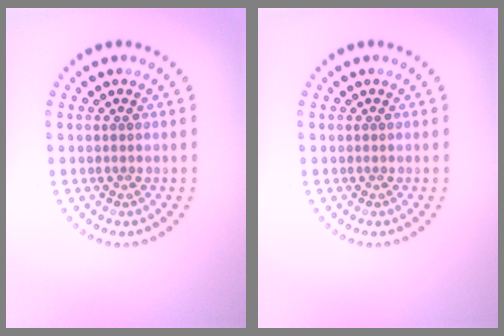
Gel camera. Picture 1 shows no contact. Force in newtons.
{"total": 0.0}